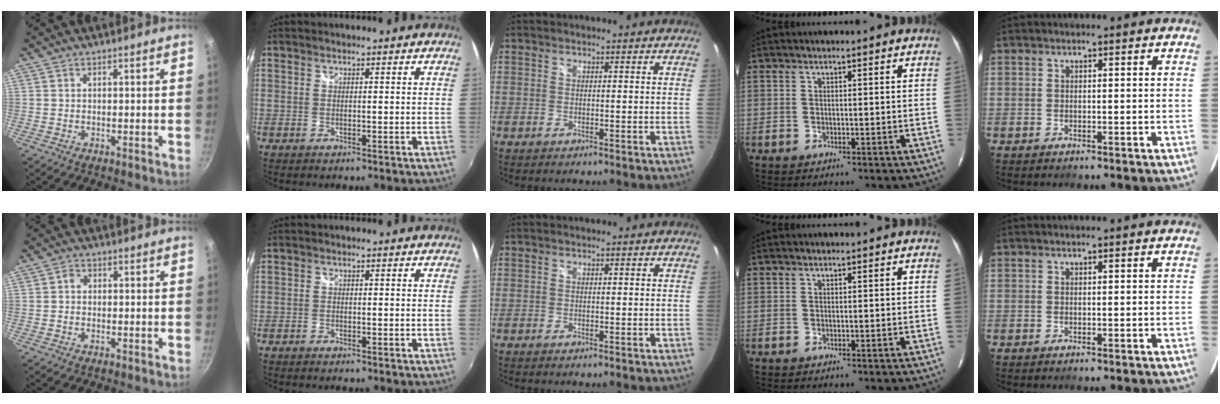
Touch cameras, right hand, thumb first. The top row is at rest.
{"thumb": {"total": 1.6, "force": [0.1, 1.5, 0.6], "torque": [-0.009, 0.003, -0.004]}, "index": {"total": 0.8, "force": [-0.7, 0.2, 0.2], "torque": [-0.008, -0.004, -0.016]}}